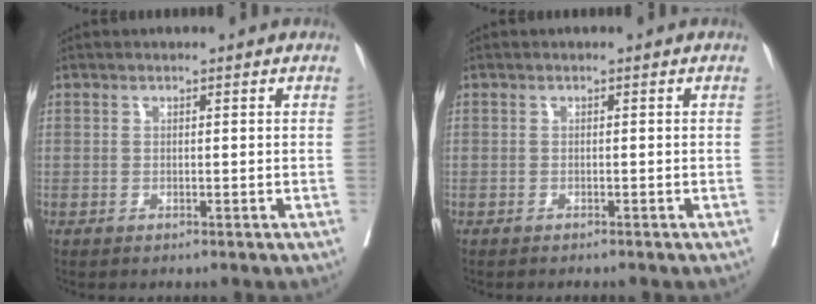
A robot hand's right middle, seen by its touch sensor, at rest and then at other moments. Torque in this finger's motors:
{"motor_torque": [-0.04, 0.07, 0.06, 0.00]}